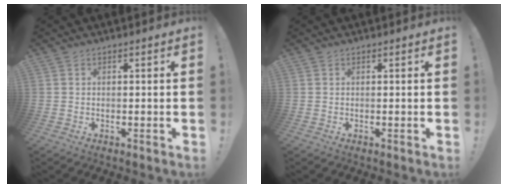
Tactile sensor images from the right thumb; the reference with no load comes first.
{"total": 0.0}